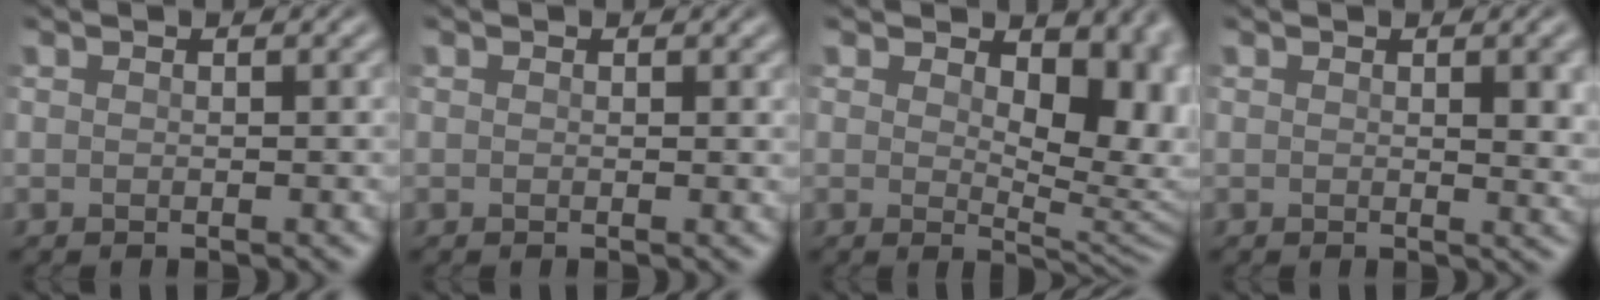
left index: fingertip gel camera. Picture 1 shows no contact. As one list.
[{"total": 0.0}, {"total": 6.7, "force": [1.9, 3.5, 5.4], "torque": [-0.073, -0.009, 0.034]}, {"total": 3.2, "force": [0.6, 0.9, 3.0], "torque": [-0.033, 0.002, 0.016]}]